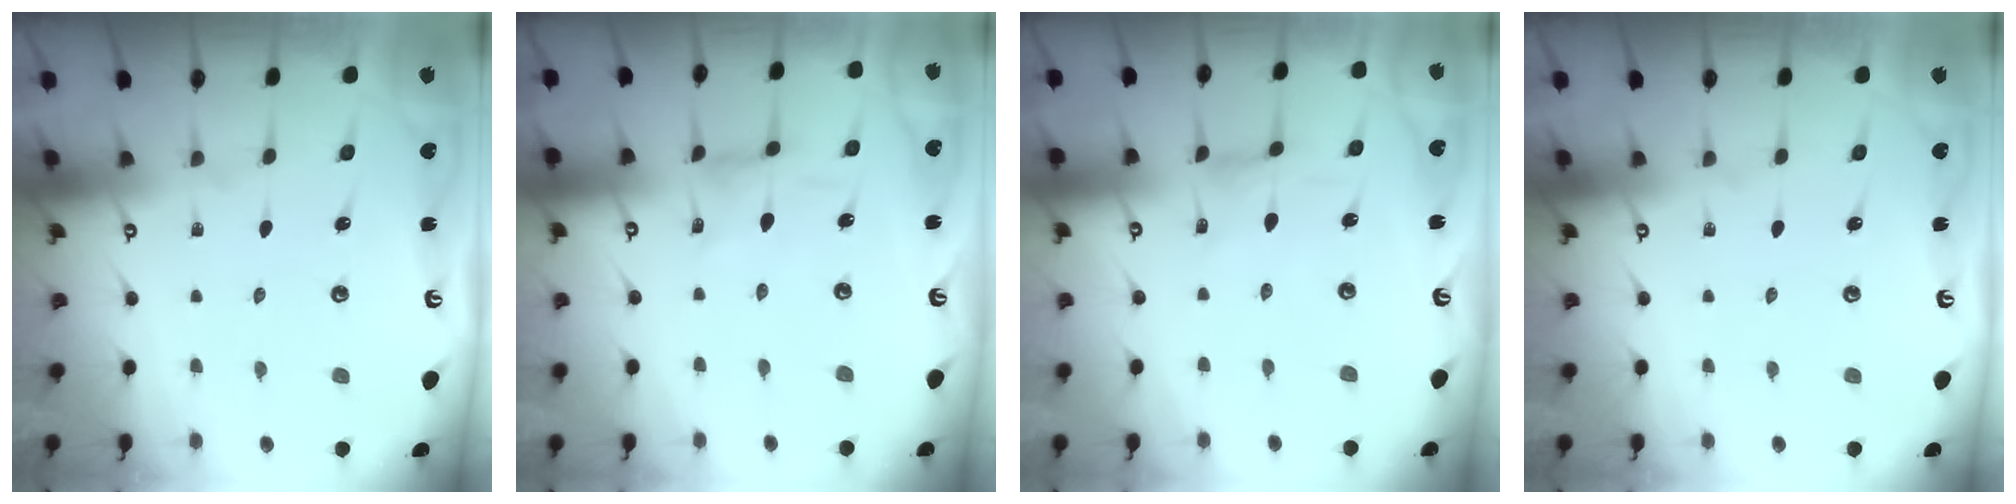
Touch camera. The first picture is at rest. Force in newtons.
{"total": 1.7, "press": 1.7, "slide": 0.4}
{"total": 0.0}
{"total": 0.0}